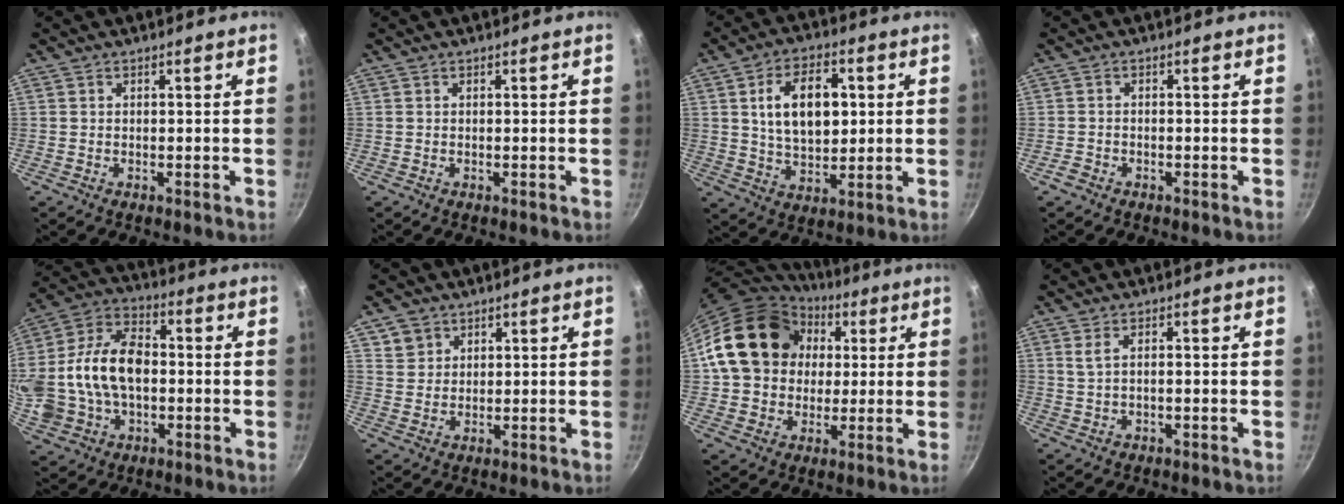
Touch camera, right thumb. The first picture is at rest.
{"total": 0.0}
{"total": 13.2, "force": [2.6, 8.1, 10.1], "torque": [-0.143, -0.003, 0.044]}
{"total": 1.7, "force": [-1.3, 0.9, 0.6], "torque": [-0.023, 0.013, -0.025]}
{"total": 20.6, "force": [-0.7, 13.8, 15.2], "torque": [-0.289, 0.036, -0.012]}
{"total": 4.1, "force": [2.3, 3.3, 0.6], "torque": [0.011, 0.002, 0.044]}
{"total": 19.9, "force": [3.9, 16.3, 10.7], "torque": [-0.159, 0.030, 0.062]}
{"total": 2.3, "force": [0.0, 0.8, 2.1], "torque": [-0.047, 0.005, 0.004]}